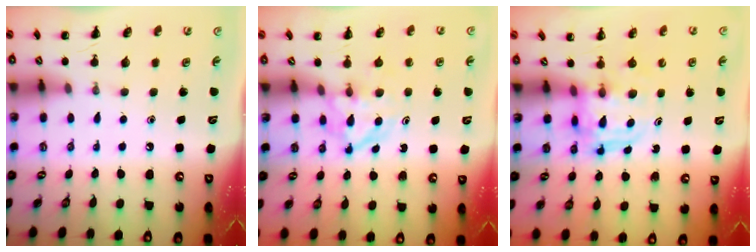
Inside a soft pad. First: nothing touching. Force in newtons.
{"total": 4.8, "press": 4.7, "slide": 0.8}
{"total": 3.8, "press": 3.7, "slide": 0.2}